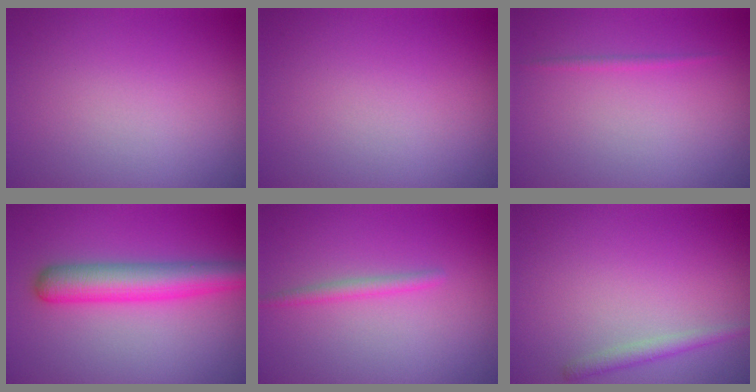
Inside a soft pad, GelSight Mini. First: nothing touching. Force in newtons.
{"total": 0.0}
{"total": 0.6, "press": 0.6, "slide": 0.1}
{"total": 5.6, "press": 5.6, "slide": 0.1}
{"total": 1.4, "press": 1.4, "slide": 0.0}
{"total": 1.4, "press": 1.4, "slide": 0.1}